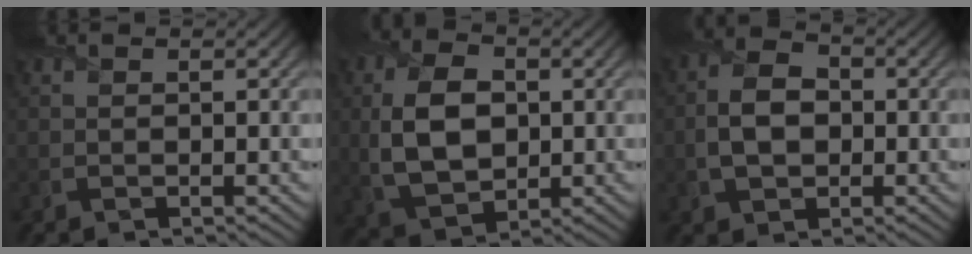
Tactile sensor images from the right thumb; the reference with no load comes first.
{"total": 9.5, "force": [0.4, 6.3, 7.0], "torque": [-0.163, -0.003, 0.007]}
{"total": 5.8, "force": [-0.6, 4.0, 4.2], "torque": [-0.088, 0.001, -0.015]}